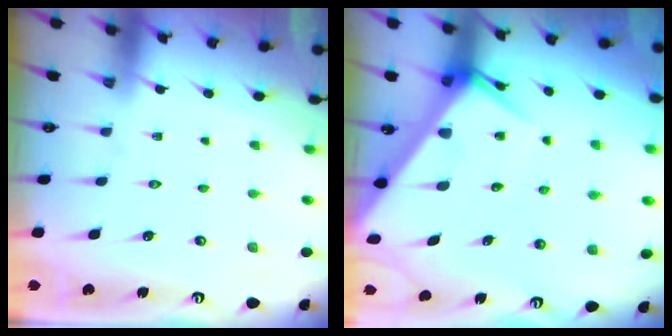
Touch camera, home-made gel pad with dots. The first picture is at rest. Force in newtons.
{"total": 6.2, "press": 6.2, "slide": 0.4}